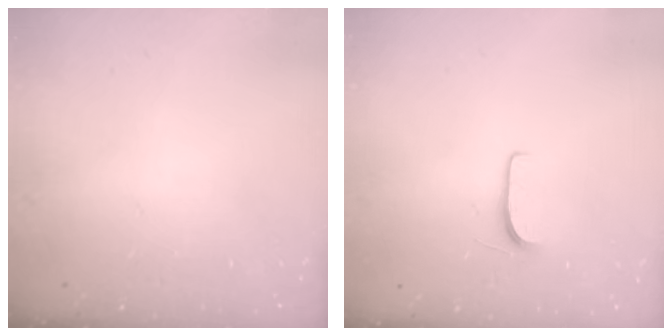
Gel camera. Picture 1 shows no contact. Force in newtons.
{"total": 5.1, "press": 5.1, "slide": 0.6}